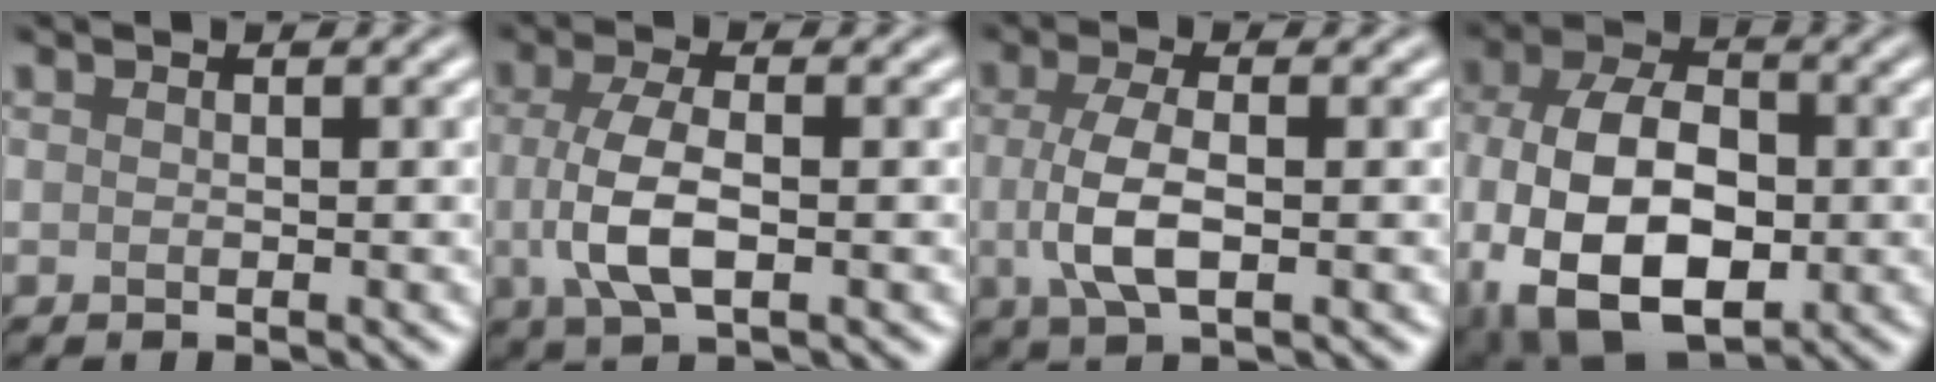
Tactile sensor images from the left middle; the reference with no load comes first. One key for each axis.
{"total": 4.8, "fx": -0.3, "fy": 2.0, "fz": 4.4, "tx": -0.103, "ty": -0.001, "tz": -0.010}
{"total": 4.3, "fx": -0.2, "fy": 1.7, "fz": 3.9, "tx": -0.091, "ty": -0.002, "tz": -0.007}
{"total": 12.5, "fx": -2.6, "fy": 7.8, "fz": 9.4, "tx": -0.195, "ty": -0.021, "tz": -0.046}